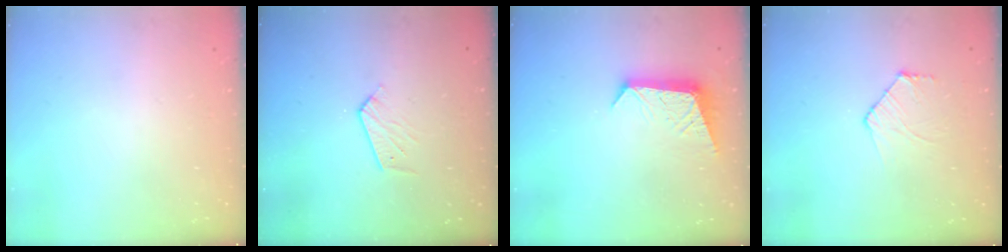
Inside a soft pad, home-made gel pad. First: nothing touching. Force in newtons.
{"total": 5.2, "press": 5.1, "slide": 0.4}
{"total": 8.9, "press": 8.9, "slide": 0.5}
{"total": 8.0, "press": 7.9, "slide": 0.6}